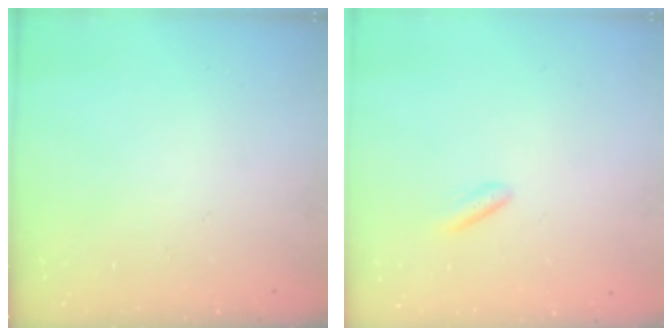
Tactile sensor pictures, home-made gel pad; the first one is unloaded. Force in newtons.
{"total": 2.0, "press": 1.8, "slide": 1.0}